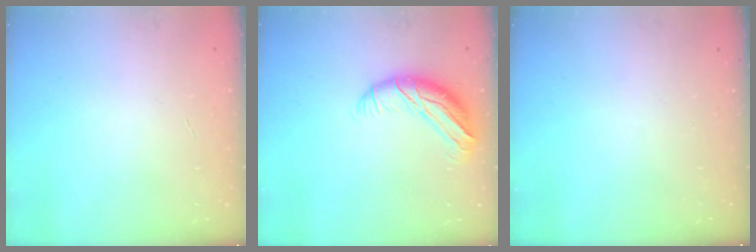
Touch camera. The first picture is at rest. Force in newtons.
{"total": 10.8, "press": 10.5, "slide": 2.6}
{"total": 0.0}